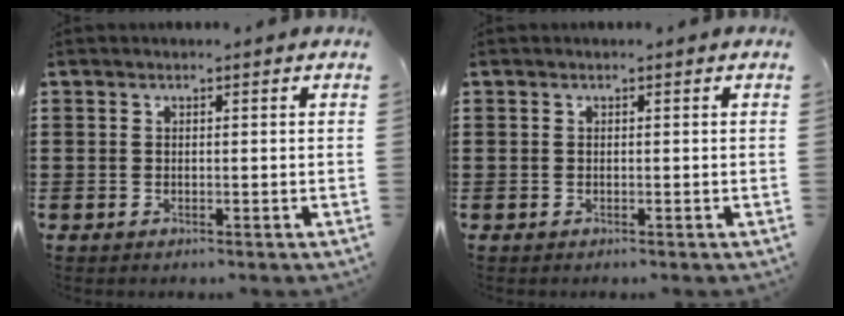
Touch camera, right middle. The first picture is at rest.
{"total": 0.0}